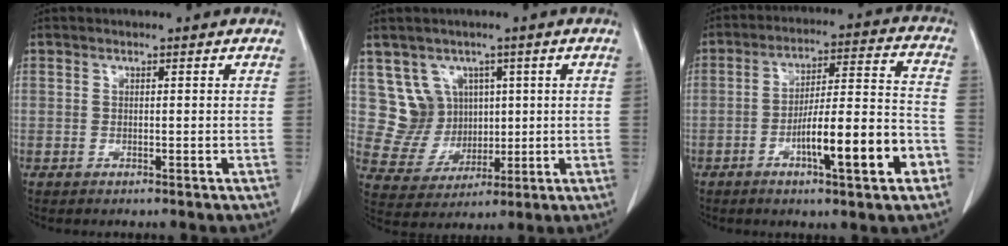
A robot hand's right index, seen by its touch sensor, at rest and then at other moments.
{"total": 7.3, "force": [2.8, 6.6, 0.9], "torque": [-0.022, 0.027, 0.067]}
{"total": 14.0, "force": [-5.7, 1.5, 12.7], "torque": [-0.201, 0.011, -0.085]}